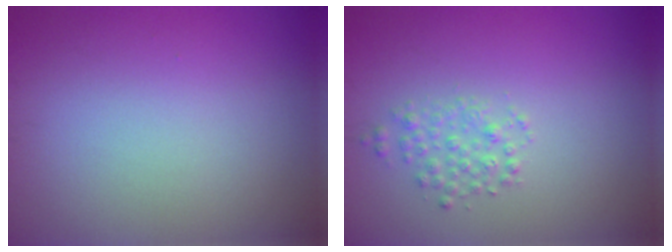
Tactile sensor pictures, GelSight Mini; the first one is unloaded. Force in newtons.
{"total": 1.6, "press": 1.6, "slide": 0.0}